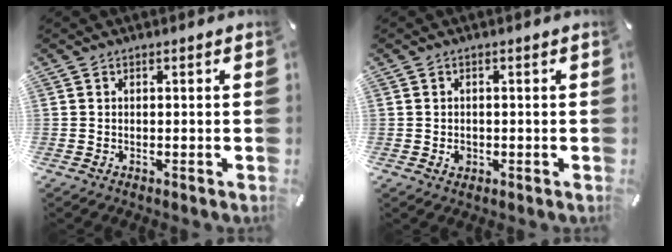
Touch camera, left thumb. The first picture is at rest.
{"total": 1.8, "force": [-0.3, 1.6, 0.8], "torque": [-0.008, 0.000, -0.008]}